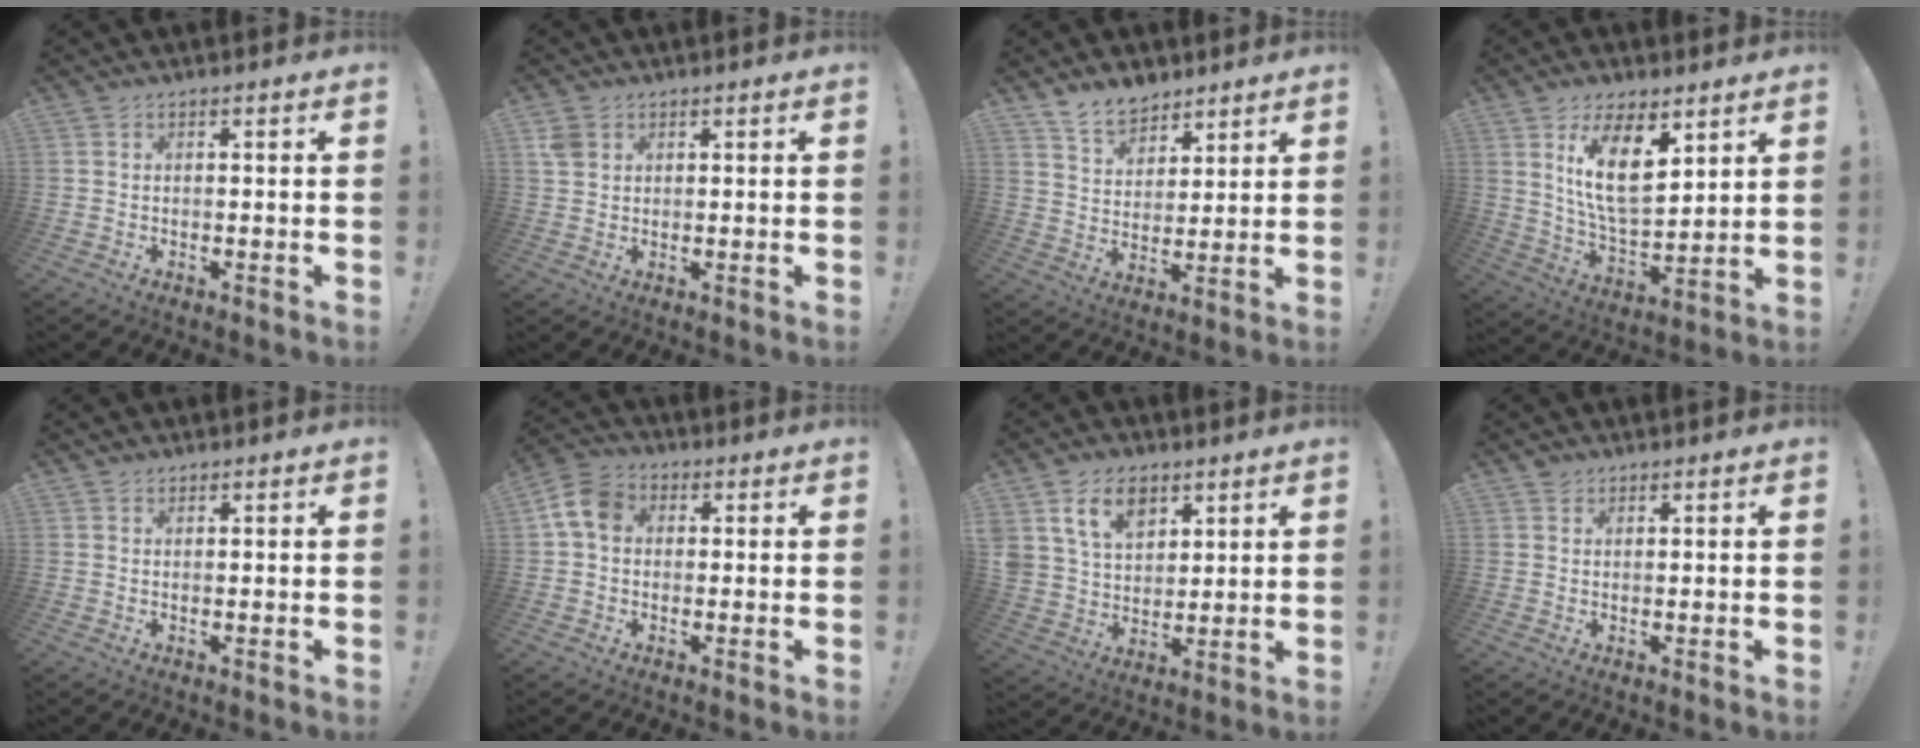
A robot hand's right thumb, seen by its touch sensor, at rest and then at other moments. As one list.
[{"total": 3.8, "force": [1.7, 3.0, 1.6], "torque": [-0.031, 0.005, 0.037]}, {"total": 9.2, "force": [7.5, 4.8, 2.0], "torque": [-0.034, -0.056, 0.146]}, {"total": 14.3, "force": [7.0, 6.5, 10.7], "torque": [-0.199, -0.043, 0.123]}, {"total": 0.9, "force": [0.8, 0.5, 0.1], "torque": [0.000, -0.001, 0.015]}, {"total": 8.7, "force": [1.6, 6.3, 5.8], "torque": [-0.115, 0.013, 0.035]}, {"total": 12.1, "force": [6.9, 8.2, 5.8], "torque": [-0.095, -0.030, 0.132]}, {"total": 1.5, "force": [1.2, 0.8, 0.3], "torque": [-0.006, -0.004, 0.023]}]